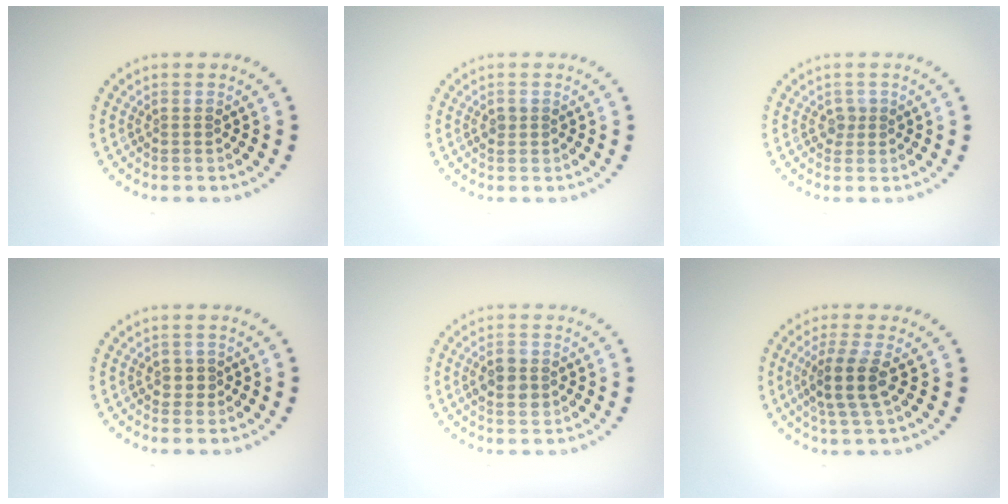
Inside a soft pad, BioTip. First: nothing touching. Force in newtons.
{"total": 0.9, "press": 0.9, "slide": 0.1}
{"total": 1.0, "press": 0.9, "slide": 0.6}
{"total": 1.1, "press": 1.0, "slide": 0.5}
{"total": 2.8, "press": 2.8, "slide": 0.1}
{"total": 3.5, "press": 2.8, "slide": 2.0}